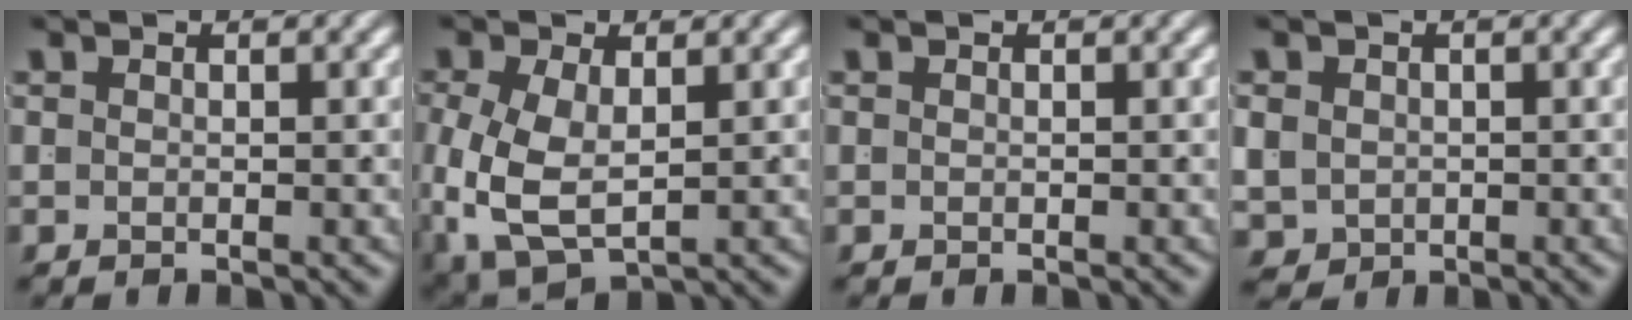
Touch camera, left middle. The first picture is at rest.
{"total": 7.1, "force": [-1.5, 5.0, 4.7], "torque": [-0.125, -0.041, -0.001]}
{"total": 0.0}
{"total": 5.1, "force": [-1.0, 4.5, 2.0], "torque": [-0.062, -0.037, 0.000]}